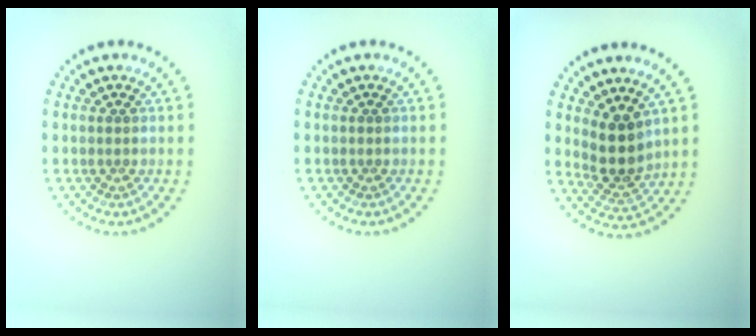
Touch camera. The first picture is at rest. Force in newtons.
{"total": 0.0}
{"total": 3.6, "press": 2.8, "slide": 2.1}